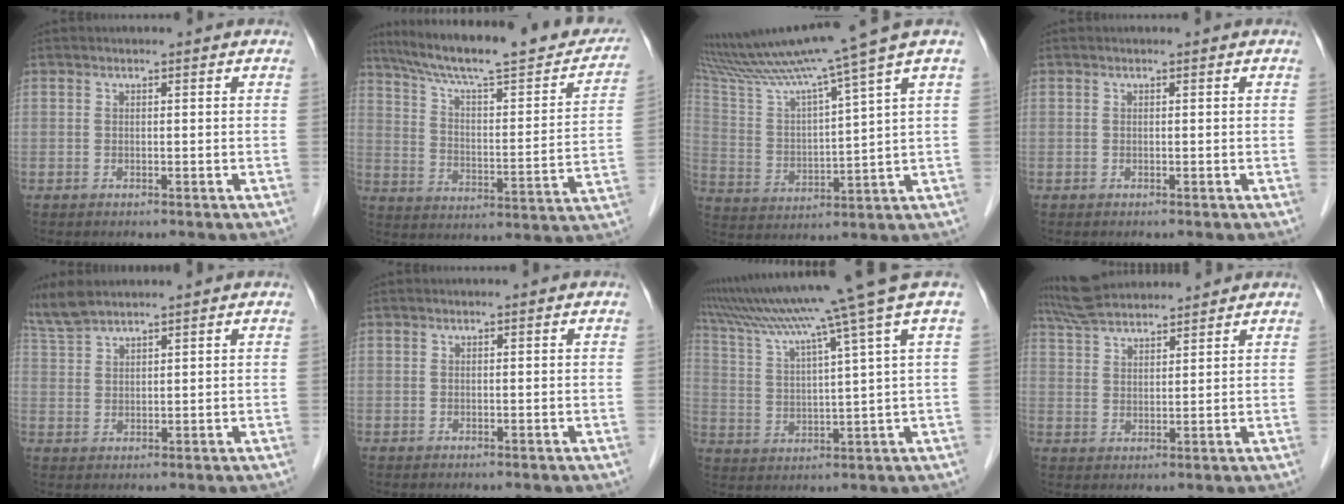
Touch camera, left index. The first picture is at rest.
{"total": 25.5, "force": [21.3, 4.0, 13.3], "torque": [-0.206, -0.012, 0.294]}
{"total": 15.1, "force": [12.3, -3.1, 8.2], "torque": [-0.150, -0.011, 0.217]}
{"total": 0.0}
{"total": 4.7, "force": [4.4, 0.5, 1.6], "torque": [-0.049, 0.019, 0.099]}
{"total": 0.0}
{"total": 13.7, "force": [10.6, -3.7, 7.8], "torque": [-0.135, -0.016, 0.169]}
{"total": 10.9, "force": [10.1, 2.2, 3.5], "torque": [-0.071, 0.040, 0.181]}